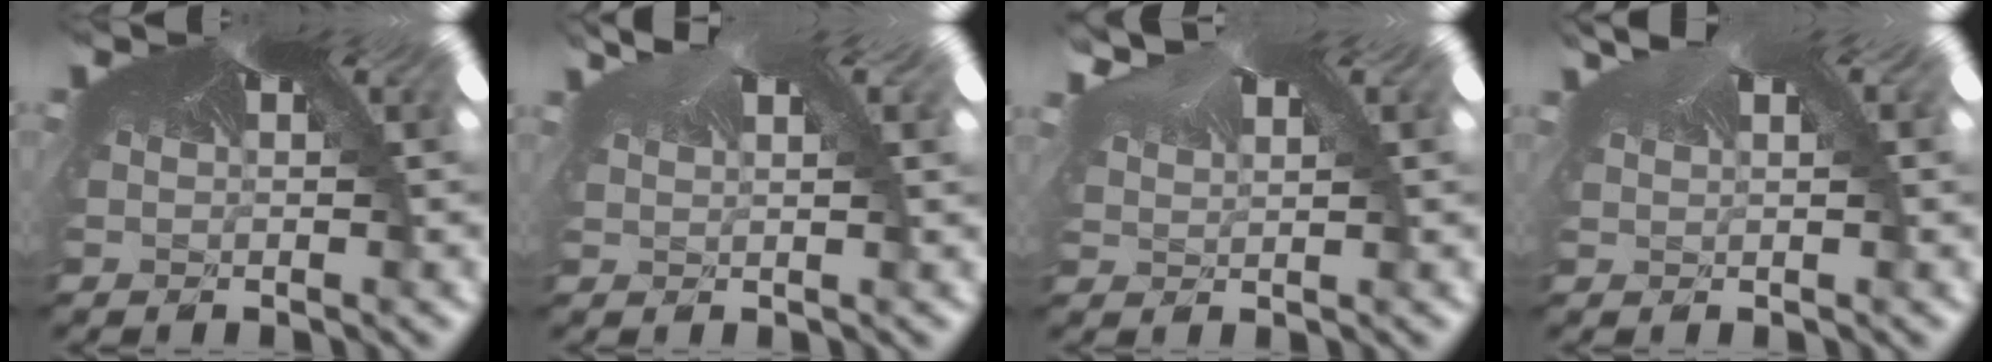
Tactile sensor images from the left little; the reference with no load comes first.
{"total": 2.1, "force": [0.3, -1.1, -1.8], "torque": [0.022, 0.002, 0.000]}
{"total": 2.1, "force": [1.4, 1.4, 0.8], "torque": [-0.046, 0.017, 0.026]}
{"total": 0.8, "force": [0.7, -0.3, -0.2], "torque": [-0.005, 0.010, 0.003]}